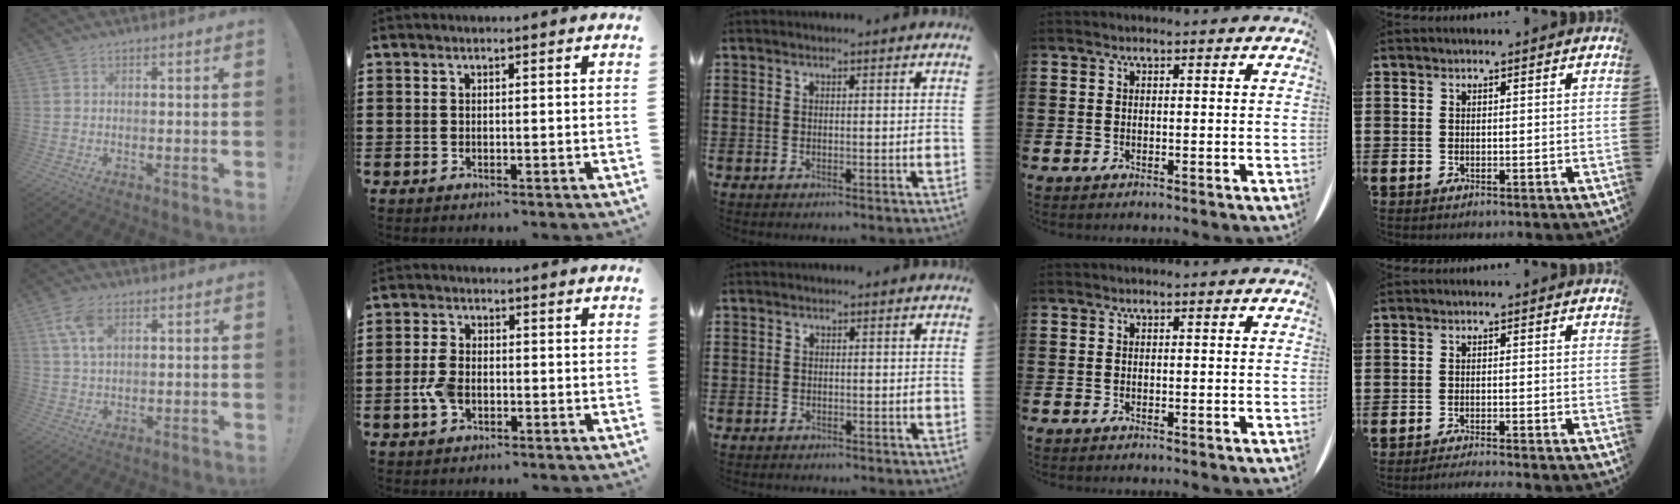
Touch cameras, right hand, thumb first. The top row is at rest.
{"thumb": {"total": 8.1, "force": [3.6, 4.4, 5.8], "torque": [-0.114, -0.009, 0.065]}, "index": {"total": 4.1, "force": [-1.1, 2.5, 3.1], "torque": [-0.075, -0.004, -0.023]}, "middle": {"total": 0.7, "force": [-0.6, 0.3, 0.0], "torque": [0.000, 0.001, -0.014]}, "little": {"total": 1.2, "force": [-1.1, -0.3, 0.3], "torque": [-0.003, -0.001, -0.022]}}